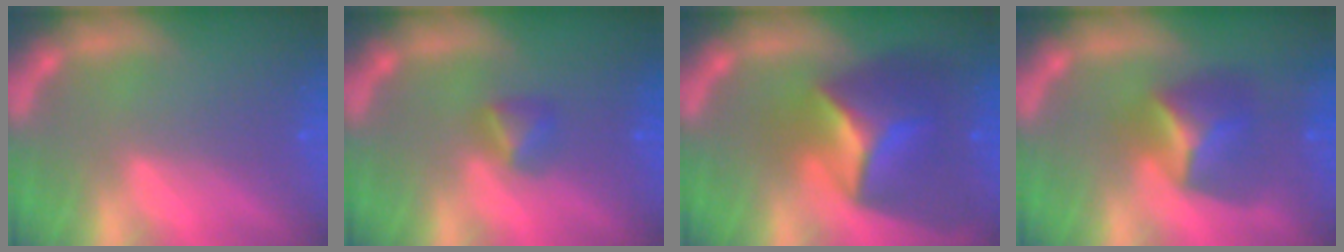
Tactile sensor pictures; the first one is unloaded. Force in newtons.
{"total": 1.9}
{"total": 8.9}
{"total": 4.9}